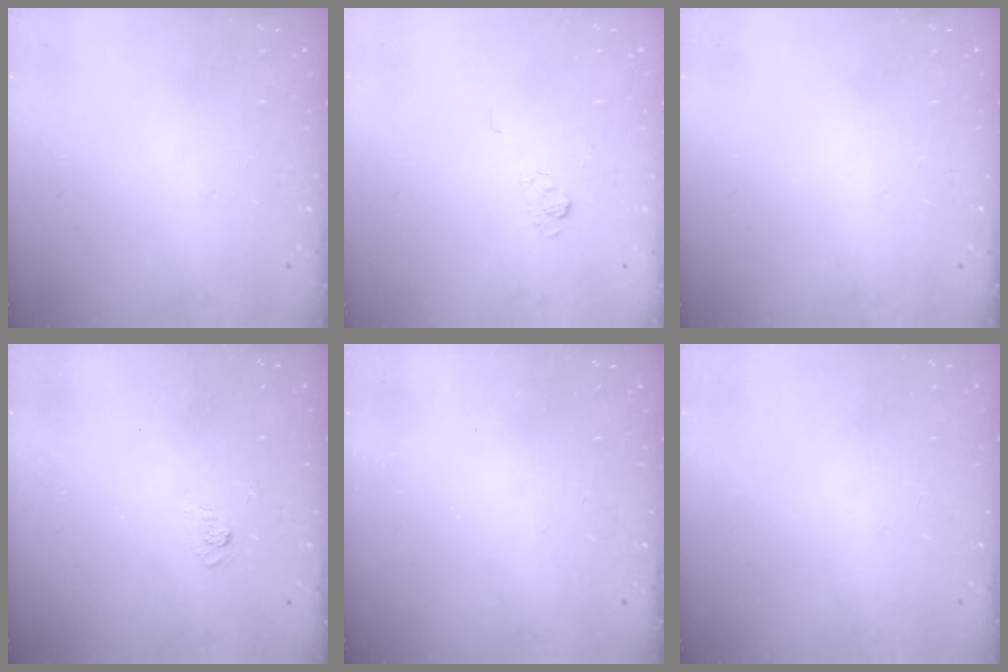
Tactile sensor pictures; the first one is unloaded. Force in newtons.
{"total": 3.4, "press": 3.1, "slide": 1.5}
{"total": 0.0}
{"total": 2.2, "press": 1.8, "slide": 1.3}
{"total": 2.3, "press": 2.2, "slide": 0.7}
{"total": 0.0}